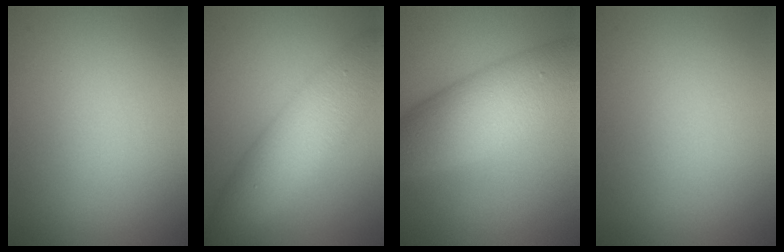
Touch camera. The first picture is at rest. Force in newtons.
{"total": 7.5, "press": 7.5, "slide": 0.2}
{"total": 8.7, "press": 8.7, "slide": 0.2}
{"total": 0.0}